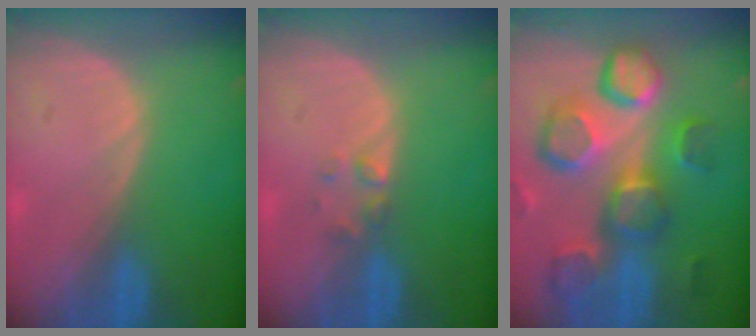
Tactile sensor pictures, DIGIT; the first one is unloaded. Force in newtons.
{"total": 1.7, "press": 1.7, "slide": 0.2}
{"total": 13.0, "press": 11.3, "slide": 6.5}